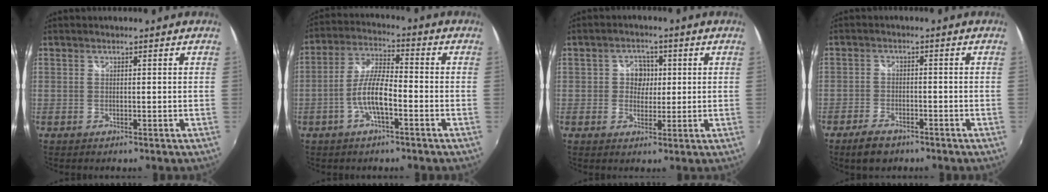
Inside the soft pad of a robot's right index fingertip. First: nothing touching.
{"total": 7.9, "force": [-3.1, 2.1, 6.9], "torque": [-0.148, 0.007, -0.057]}
{"total": 4.1, "force": [0.3, 3.8, 1.5], "torque": [-0.019, 0.010, 0.000]}
{"total": 5.6, "force": [-4.1, 2.7, 2.5], "torque": [-0.068, 0.001, -0.070]}